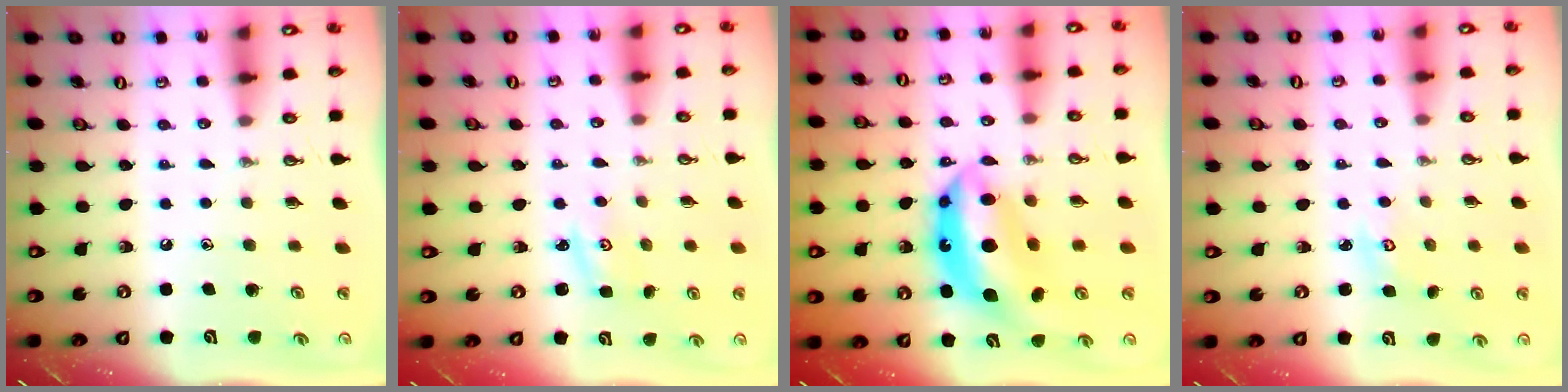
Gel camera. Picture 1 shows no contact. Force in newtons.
{"total": 1.7, "press": 1.7, "slide": 0.2}
{"total": 13.1, "press": 13.1, "slide": 0.9}
{"total": 2.7, "press": 2.7, "slide": 0.4}